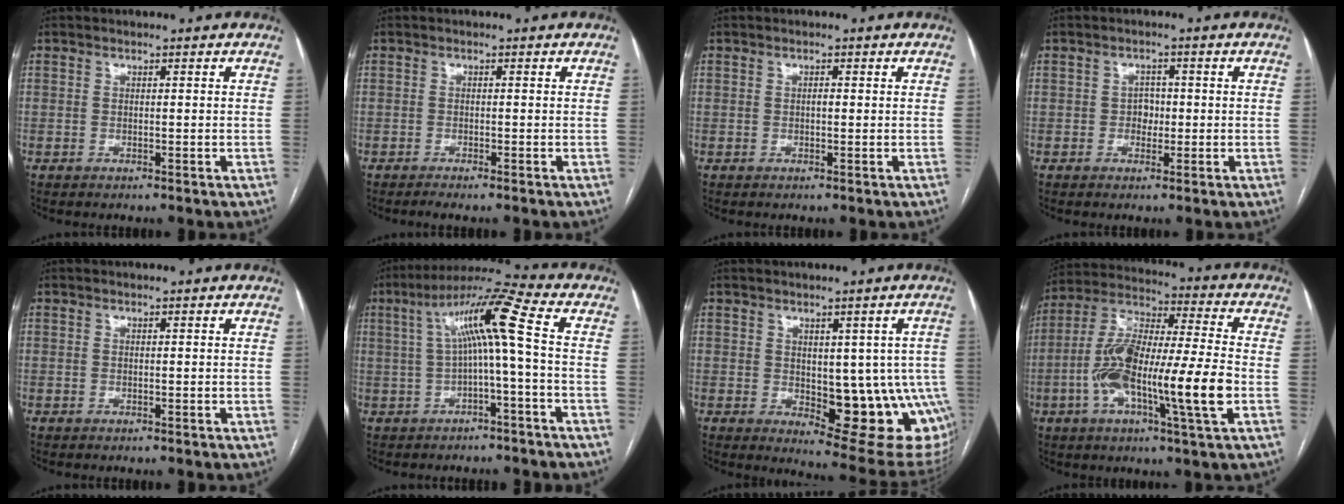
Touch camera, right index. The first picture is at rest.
{"total": 1.7, "force": [-1.4, -0.2, 1.0], "torque": [-0.014, -0.001, -0.022]}
{"total": 0.7, "force": [0.0, 0.4, 0.6], "torque": [-0.012, 0.001, 0.000]}
{"total": 2.2, "force": [-0.3, 1.7, 1.3], "torque": [-0.013, 0.007, -0.005]}
{"total": 0.0}
{"total": 10.0, "force": [0.5, -0.4, 9.9], "torque": [-0.170, 0.037, 0.011]}
{"total": 14.6, "force": [-2.4, 5.9, 13.2], "torque": [-0.108, 0.002, -0.011]}
{"total": 18.1, "force": [-4.3, 2.0, 17.5], "torque": [-0.337, 0.001, -0.079]}